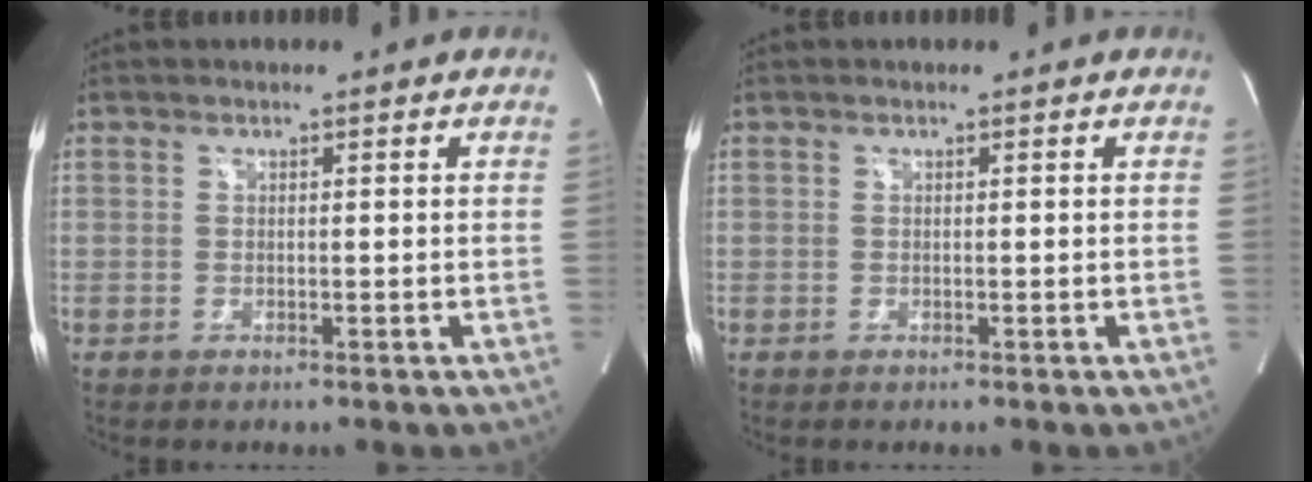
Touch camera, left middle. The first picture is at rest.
{"total": 0.0}